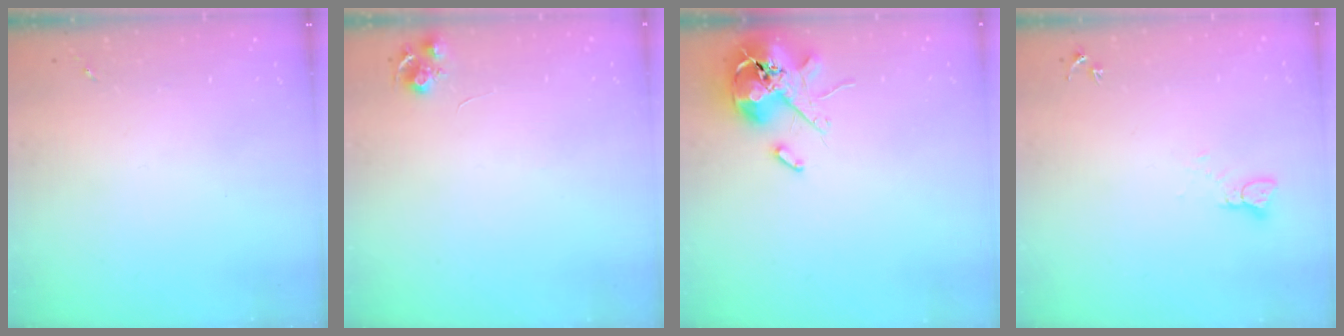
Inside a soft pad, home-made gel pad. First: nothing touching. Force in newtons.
{"total": 6.8, "press": 6.7, "slide": 0.9}
{"total": 13.0, "press": 12.8, "slide": 2.1}
{"total": 2.4, "press": 2.4, "slide": 0.2}